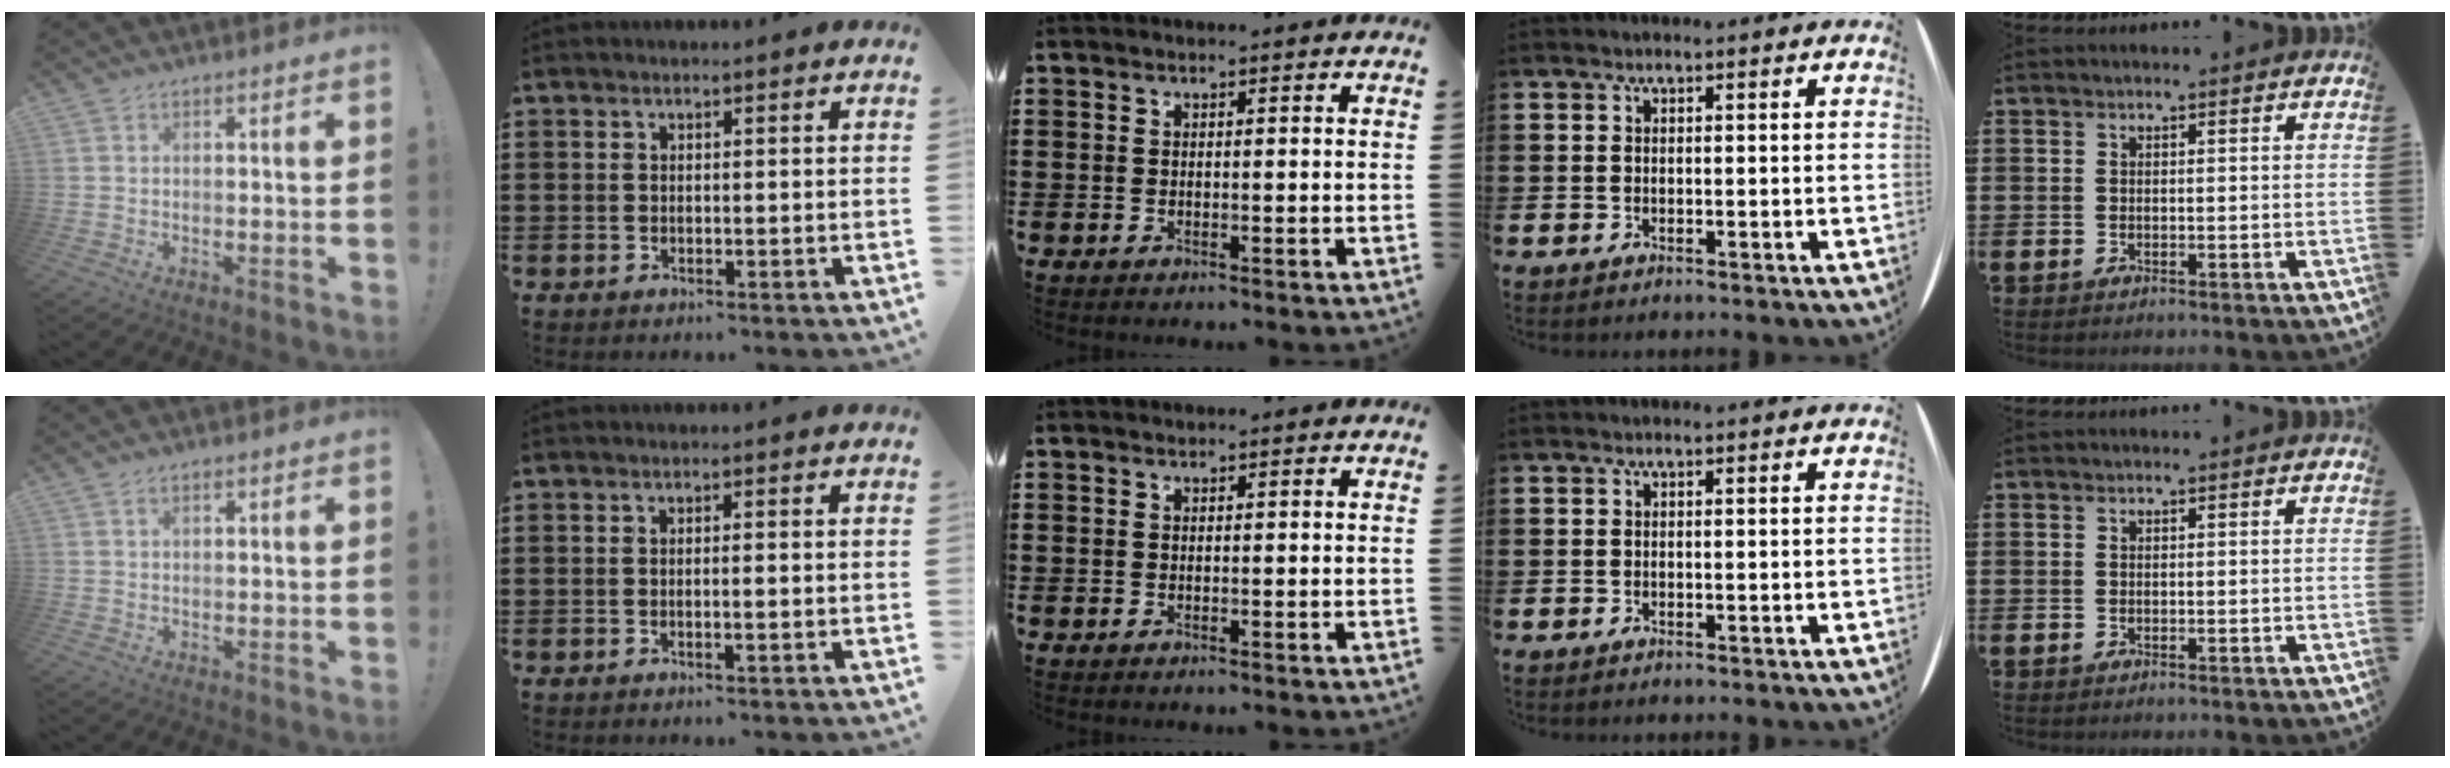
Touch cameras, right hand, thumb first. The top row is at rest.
{"thumb": {"total": 0.9, "force": [0.6, 0.5, 0.5], "torque": [-0.002, -0.003, 0.010]}, "index": {"total": 0.8, "force": [-0.3, 0.0, 0.7], "torque": [-0.012, -0.005, -0.004]}}